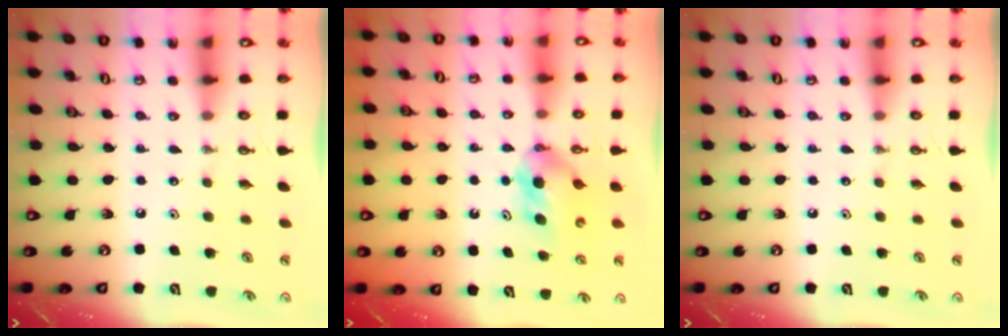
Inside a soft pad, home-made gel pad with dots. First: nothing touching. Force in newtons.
{"total": 6.1, "press": 6.0, "slide": 1.2}
{"total": 0.0}